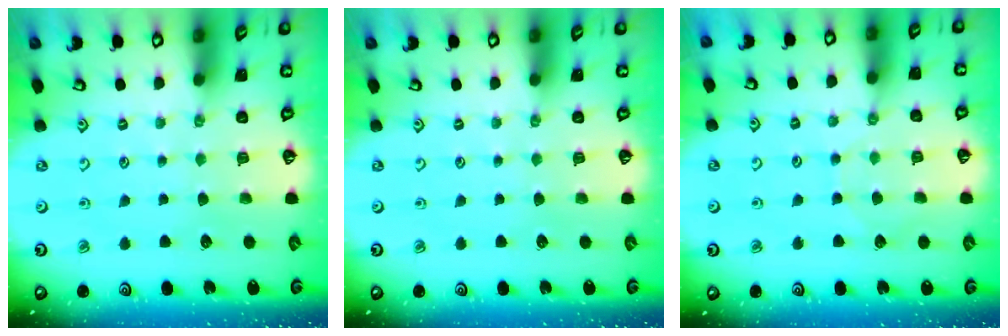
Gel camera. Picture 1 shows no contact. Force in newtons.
{"total": 0.0}
{"total": 5.2, "press": 5.1, "slide": 0.6}